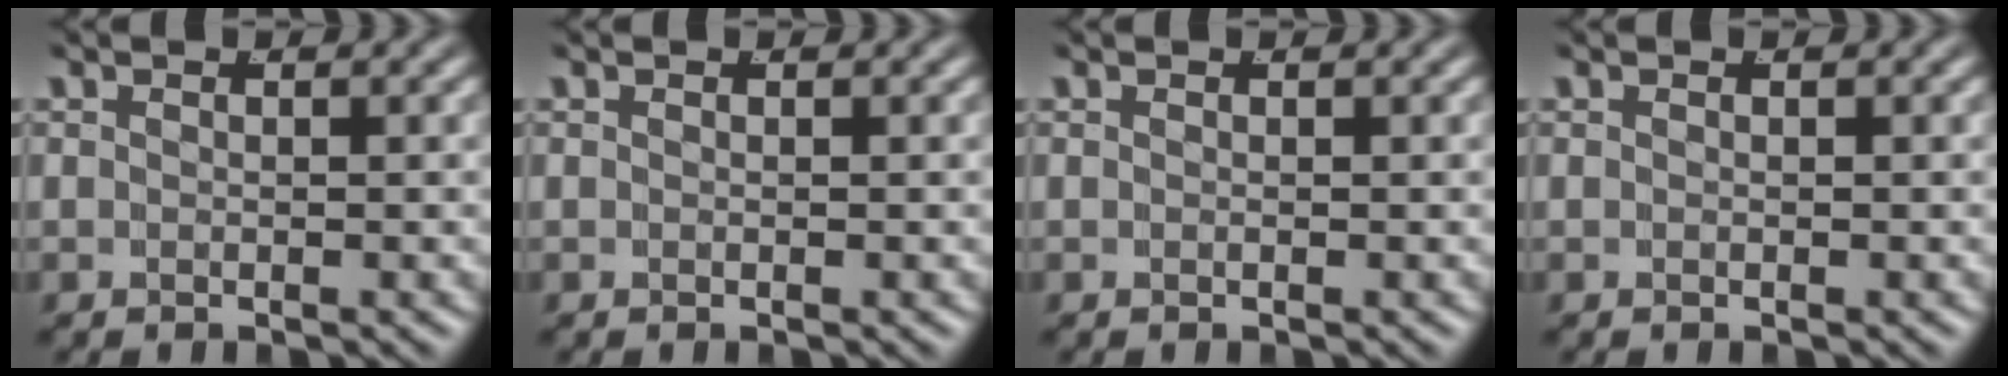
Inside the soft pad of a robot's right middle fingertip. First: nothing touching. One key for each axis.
{"total": 0.0}
{"total": 0.0}
{"total": 0.0}